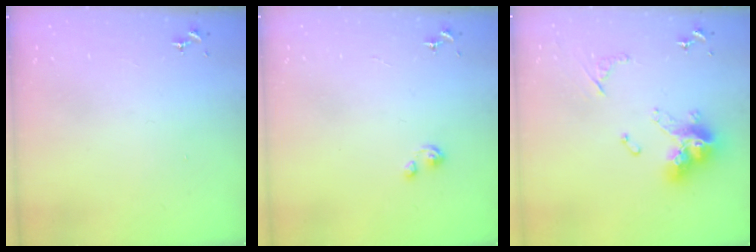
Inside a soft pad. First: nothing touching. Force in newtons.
{"total": 2.3, "press": 2.3, "slide": 0.2}
{"total": 15.3, "press": 15.2, "slide": 1.7}